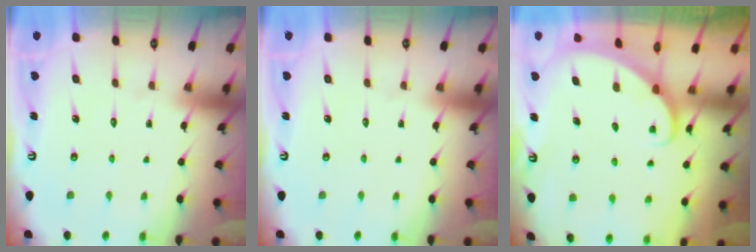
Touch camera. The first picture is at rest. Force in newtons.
{"total": 0.0}
{"total": 1.7, "press": 1.7, "slide": 0.1}